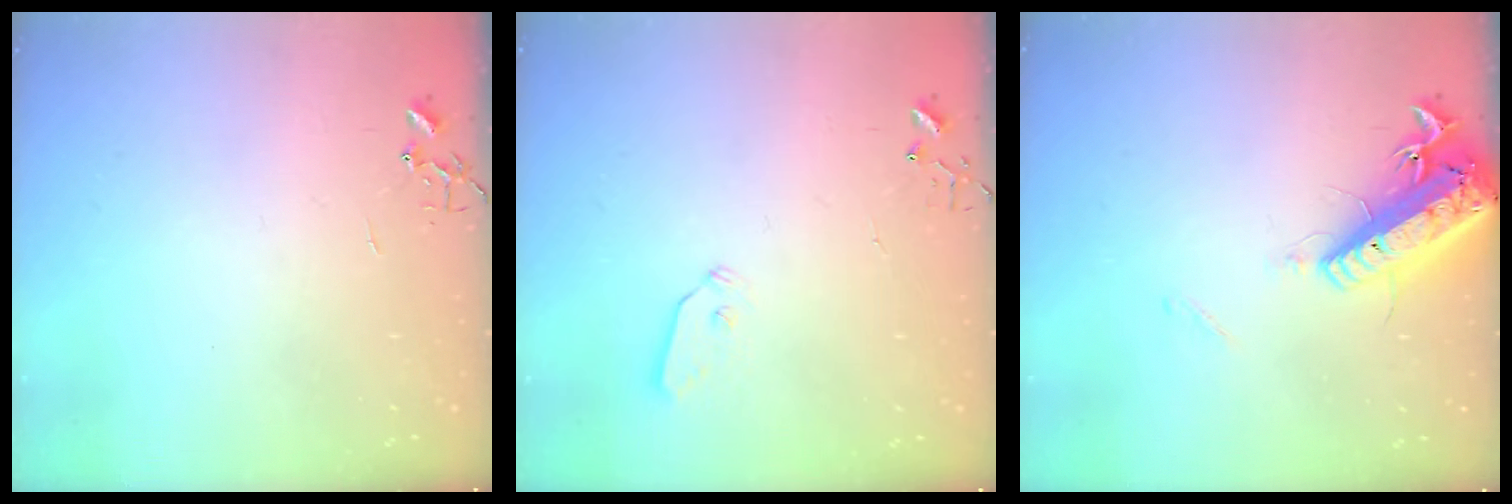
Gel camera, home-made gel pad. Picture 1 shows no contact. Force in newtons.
{"total": 4.3, "press": 4.3, "slide": 0.3}
{"total": 18.1, "press": 17.7, "slide": 3.9}